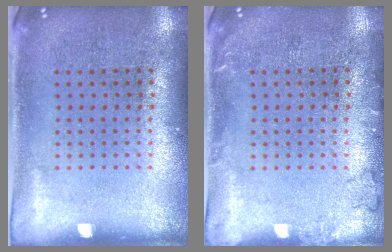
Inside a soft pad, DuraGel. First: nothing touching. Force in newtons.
{"total": 1.1, "press": 1.0, "slide": 0.3}